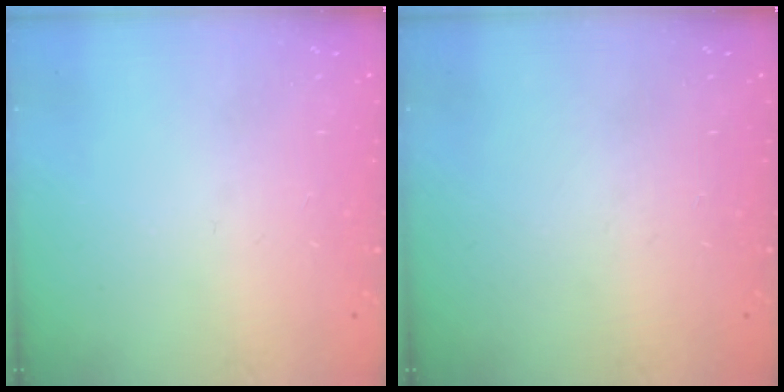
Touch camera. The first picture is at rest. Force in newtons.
{"total": 0.0}